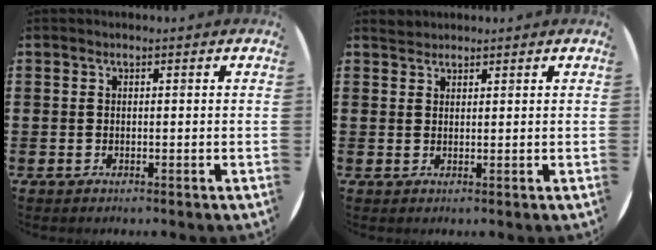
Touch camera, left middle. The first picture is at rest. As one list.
[{"total": 1.2, "force": [1.1, 0.3, -0.1], "torque": [0.007, -0.001, 0.022]}]